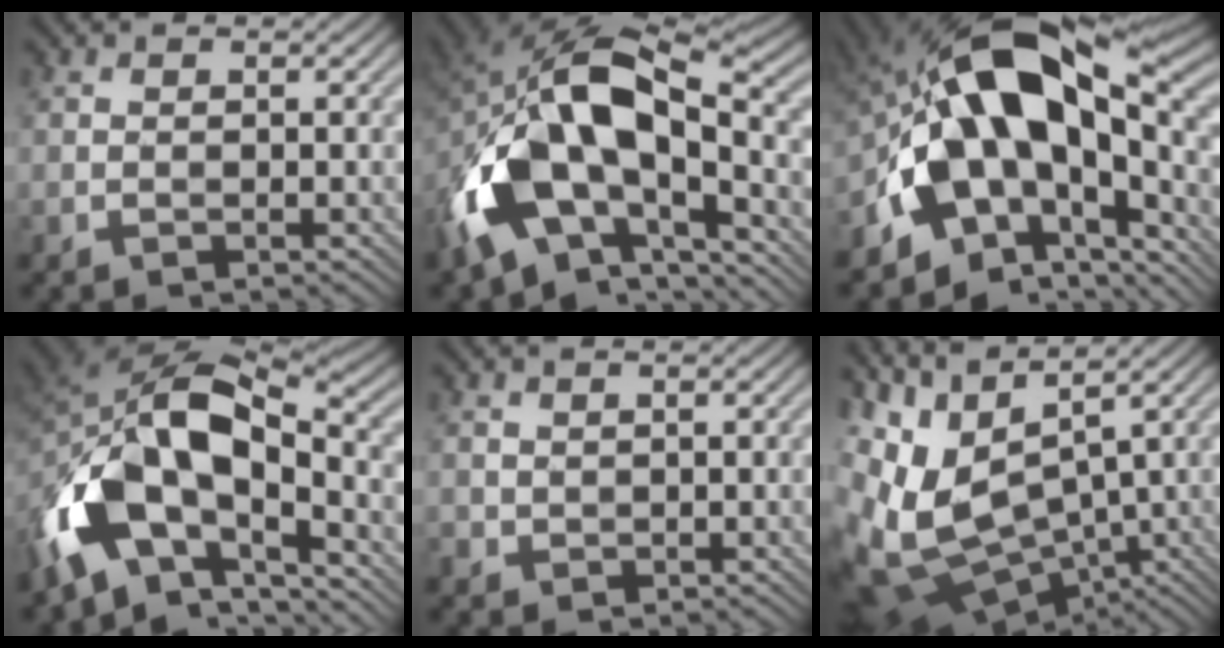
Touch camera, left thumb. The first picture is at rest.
{"total": 17.3, "force": [-4.0, 10.0, 13.5], "torque": [-0.268, -0.011, -0.074]}
{"total": 17.0, "force": [-1.9, 10.3, 13.5], "torque": [-0.223, 0.018, -0.041]}
{"total": 15.9, "force": [-4.7, 9.2, 12.1], "torque": [-0.231, -0.012, -0.093]}
{"total": 1.0, "force": [0.3, 0.9, -0.2], "torque": [0.001, -0.005, 0.009]}
{"total": 13.4, "force": [0.0, 7.6, 11.1], "torque": [-0.278, -0.023, 0.029]}